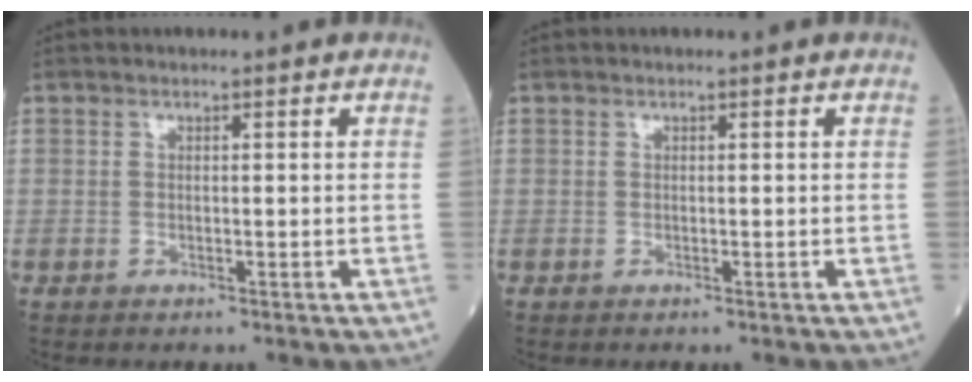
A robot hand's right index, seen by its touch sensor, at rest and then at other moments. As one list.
[{"total": 0.0}]